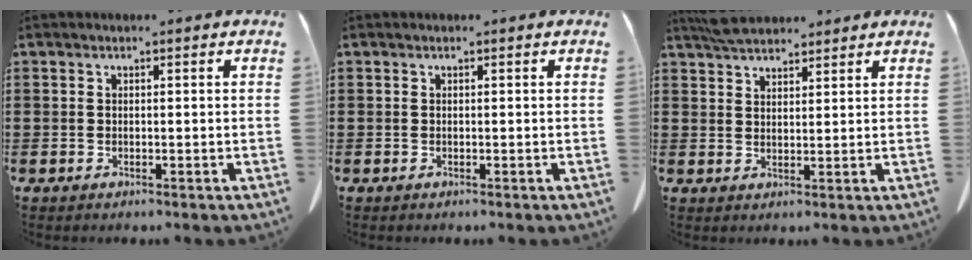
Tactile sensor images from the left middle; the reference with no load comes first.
{"total": 0.0}
{"total": 3.7, "force": [3.5, 1.0, 0.9], "torque": [-0.027, -0.005, 0.068]}